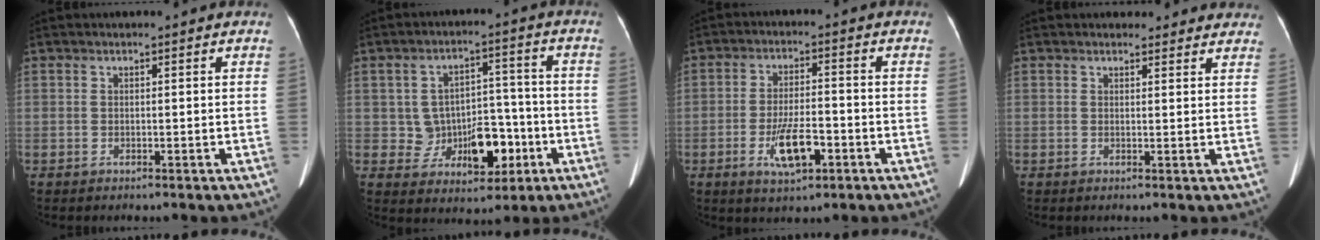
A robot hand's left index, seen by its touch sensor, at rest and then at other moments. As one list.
[{"total": 8.9, "force": [-2.4, 6.4, 5.7], "torque": [-0.079, 0.029, -0.024]}, {"total": 7.3, "force": [-3.1, 2.3, 6.2], "torque": [-0.121, -0.004, -0.050]}, {"total": 6.5, "force": [5.9, 2.4, 0.9], "torque": [0.016, 0.004, 0.048]}]